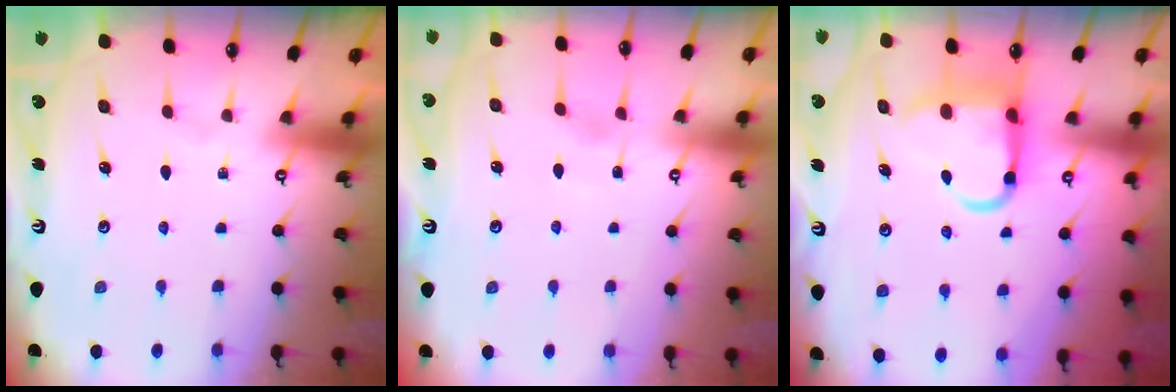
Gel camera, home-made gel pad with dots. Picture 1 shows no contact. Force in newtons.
{"total": 2.6, "press": 2.6, "slide": 0.3}
{"total": 9.6, "press": 9.5, "slide": 1.4}